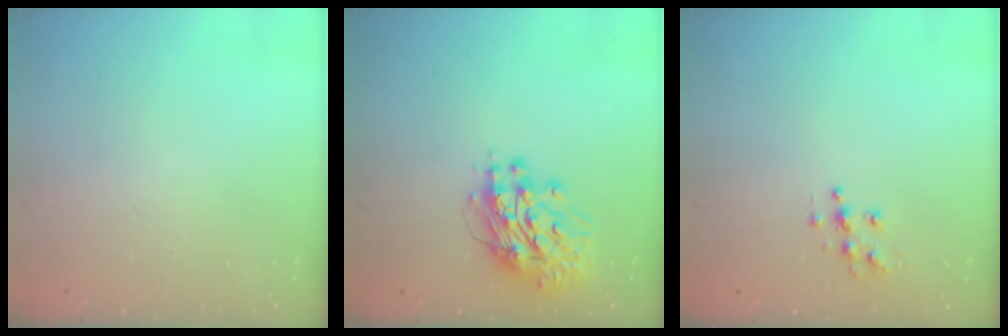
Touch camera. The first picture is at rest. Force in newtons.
{"total": 12.5, "press": 12.4, "slide": 1.2}
{"total": 5.7, "press": 5.7, "slide": 0.4}